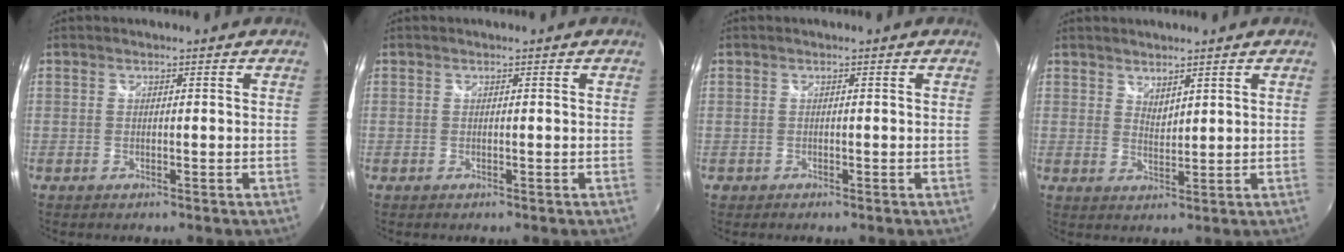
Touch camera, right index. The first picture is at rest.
{"total": 0.0}
{"total": 1.2, "force": [-0.5, 1.1, 0.0], "torque": [-0.005, 0.002, -0.007]}
{"total": 2.6, "force": [2.2, 0.8, 0.9], "torque": [-0.012, 0.000, 0.040]}